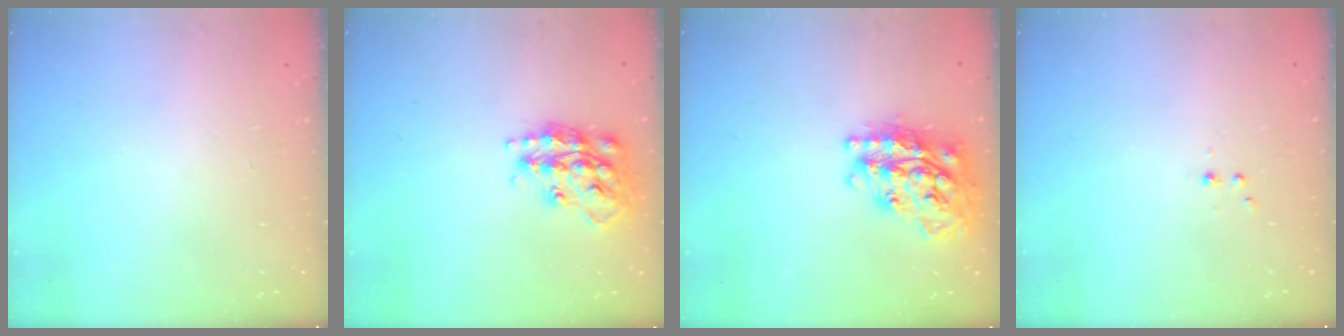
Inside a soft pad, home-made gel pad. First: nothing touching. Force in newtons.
{"total": 17.0, "press": 16.9, "slide": 1.2}
{"total": 22.9, "press": 22.9, "slide": 1.8}
{"total": 2.2, "press": 1.9, "slide": 1.2}